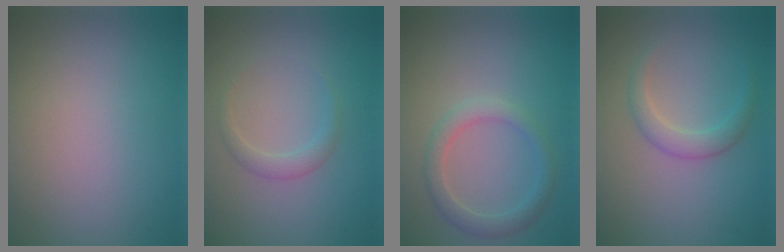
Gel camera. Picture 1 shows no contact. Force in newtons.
{"total": 1.4, "press": 1.4, "slide": 0.1}
{"total": 2.5, "press": 2.5, "slide": 0.1}
{"total": 2.1, "press": 2.1, "slide": 0.1}